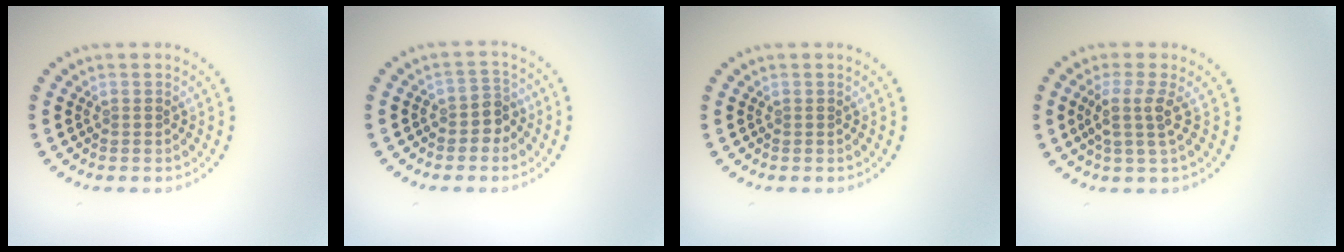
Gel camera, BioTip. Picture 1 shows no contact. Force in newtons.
{"total": 2.0, "press": 1.7, "slide": 1.1}
{"total": 0.0}
{"total": 2.4, "press": 1.8, "slide": 1.5}